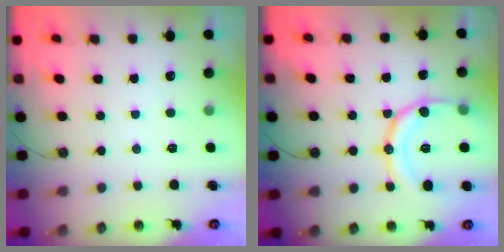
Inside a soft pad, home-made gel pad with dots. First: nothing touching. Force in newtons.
{"total": 15.6, "press": 15.5, "slide": 1.7}